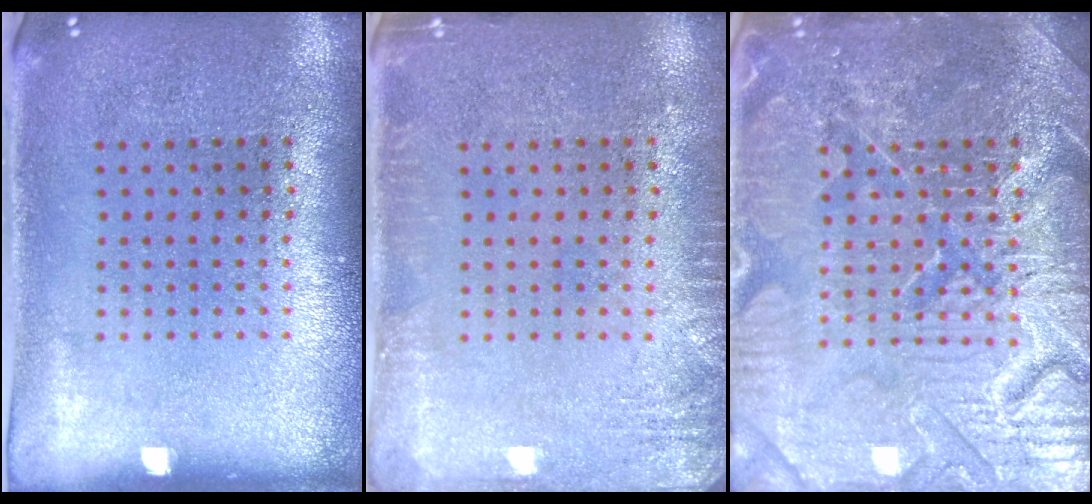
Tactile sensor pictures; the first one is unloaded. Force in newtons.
{"total": 2.1, "press": 2.1, "slide": 0.4}
{"total": 7.9, "press": 7.8, "slide": 0.9}